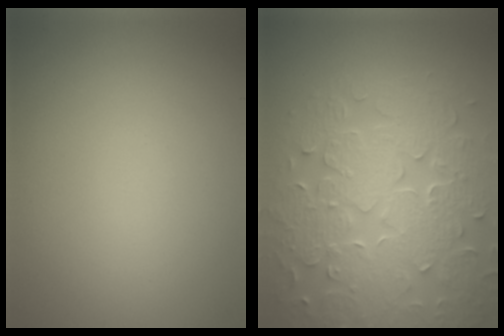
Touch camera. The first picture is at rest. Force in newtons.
{"total": 8.7, "press": 6.4, "slide": 6.0}